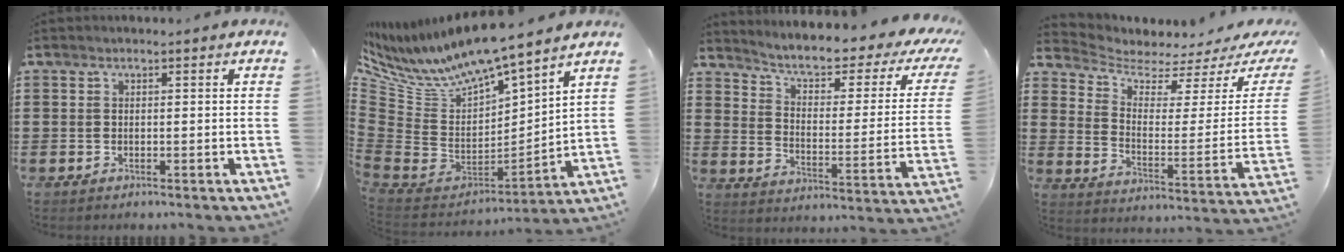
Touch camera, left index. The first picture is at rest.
{"total": 8.6, "force": [7.6, 1.7, 3.8], "torque": [-0.110, -0.062, 0.130]}
{"total": 5.1, "force": [3.4, 1.1, 3.6], "torque": [-0.085, -0.028, 0.049]}
{"total": 3.4, "force": [2.9, 1.3, 1.1], "torque": [-0.046, -0.029, 0.044]}